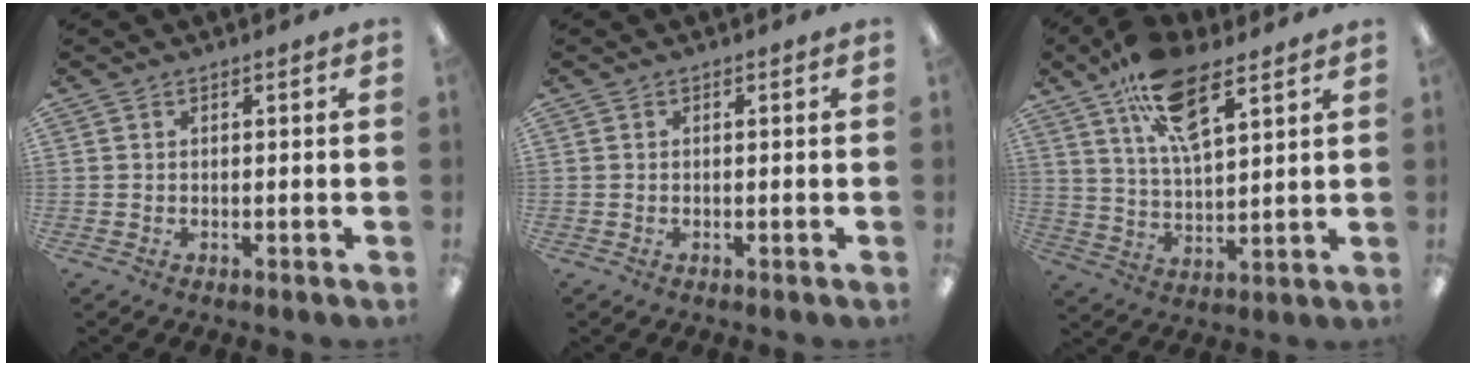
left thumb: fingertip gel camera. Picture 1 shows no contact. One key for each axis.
{"total": 0.0}
{"total": 14.5, "fx": 9.1, "fy": 6.0, "fz": 9.5, "tx": -0.168, "ty": -0.029, "tz": 0.161}